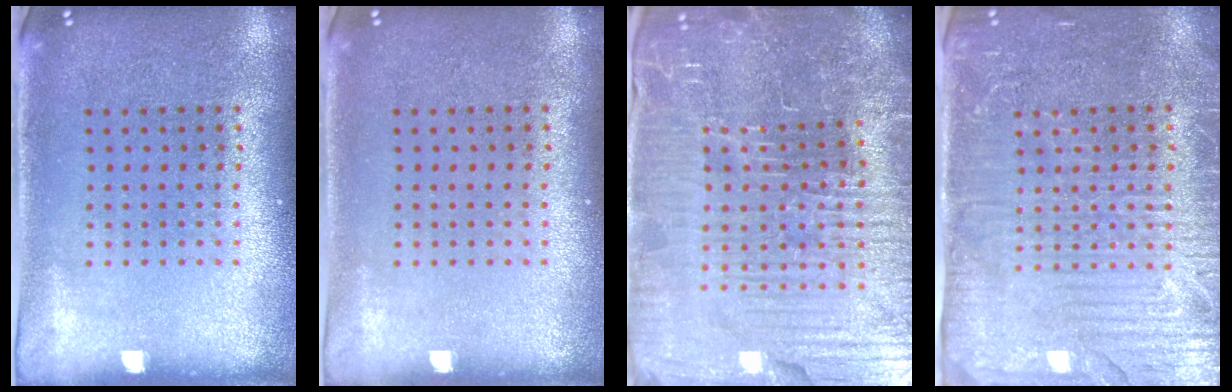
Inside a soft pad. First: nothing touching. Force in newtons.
{"total": 0.0}
{"total": 7.3, "press": 6.5, "slide": 3.4}
{"total": 4.3, "press": 3.9, "slide": 1.6}